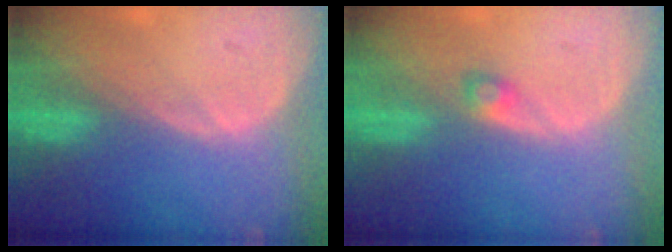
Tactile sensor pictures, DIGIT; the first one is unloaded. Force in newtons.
{"total": 1.6, "press": 1.6, "slide": 0.3}